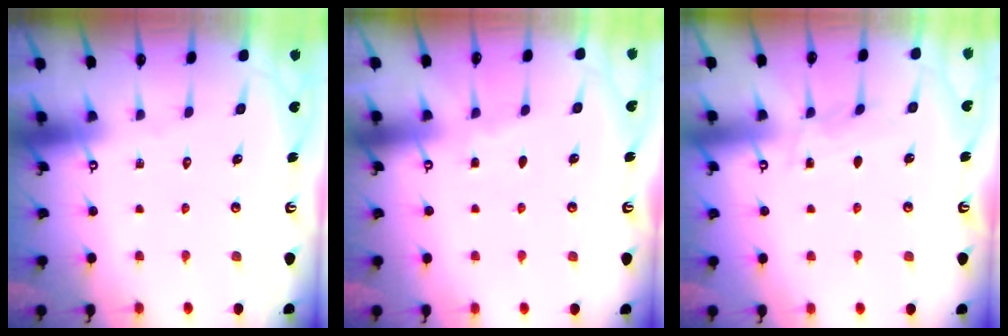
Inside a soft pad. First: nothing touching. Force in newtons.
{"total": 2.9, "press": 2.9, "slide": 0.4}
{"total": 4.8, "press": 4.8, "slide": 0.1}